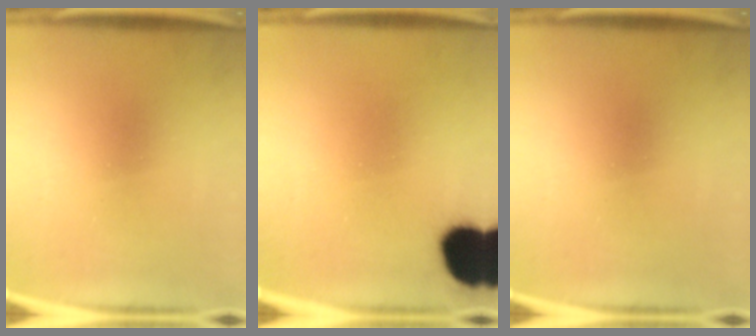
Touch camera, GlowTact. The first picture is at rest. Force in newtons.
{"total": 16.5}
{"total": 0.0}